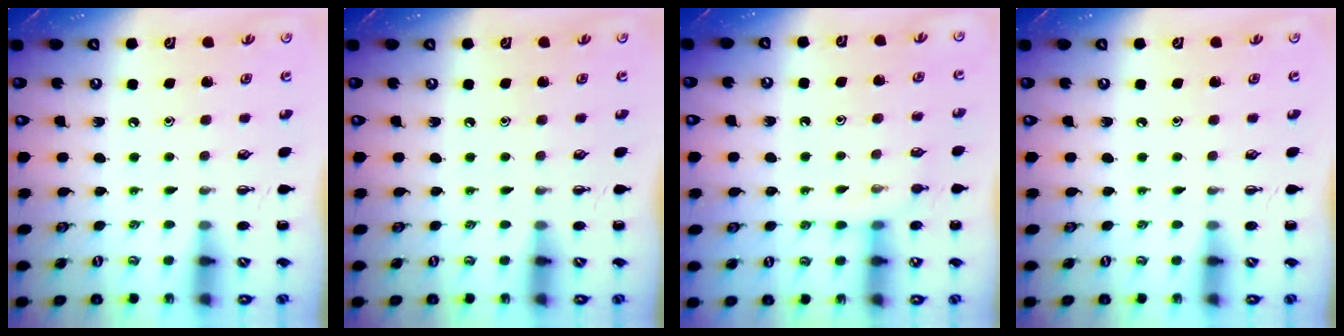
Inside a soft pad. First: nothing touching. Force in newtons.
{"total": 0.0}
{"total": 6.3, "press": 6.3, "slide": 0.5}
{"total": 0.0}